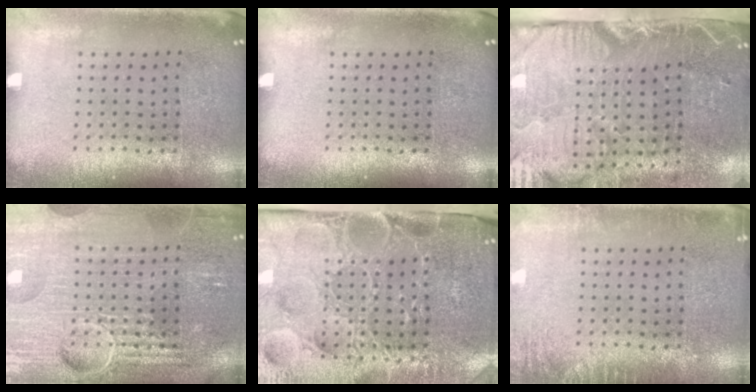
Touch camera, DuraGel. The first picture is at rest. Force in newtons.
{"total": 0.0}
{"total": 5.4, "press": 4.5, "slide": 3.1}
{"total": 7.1, "press": 7.0, "slide": 0.8}
{"total": 5.1, "press": 4.2, "slide": 2.8}
{"total": 2.0, "press": 1.9, "slide": 0.2}